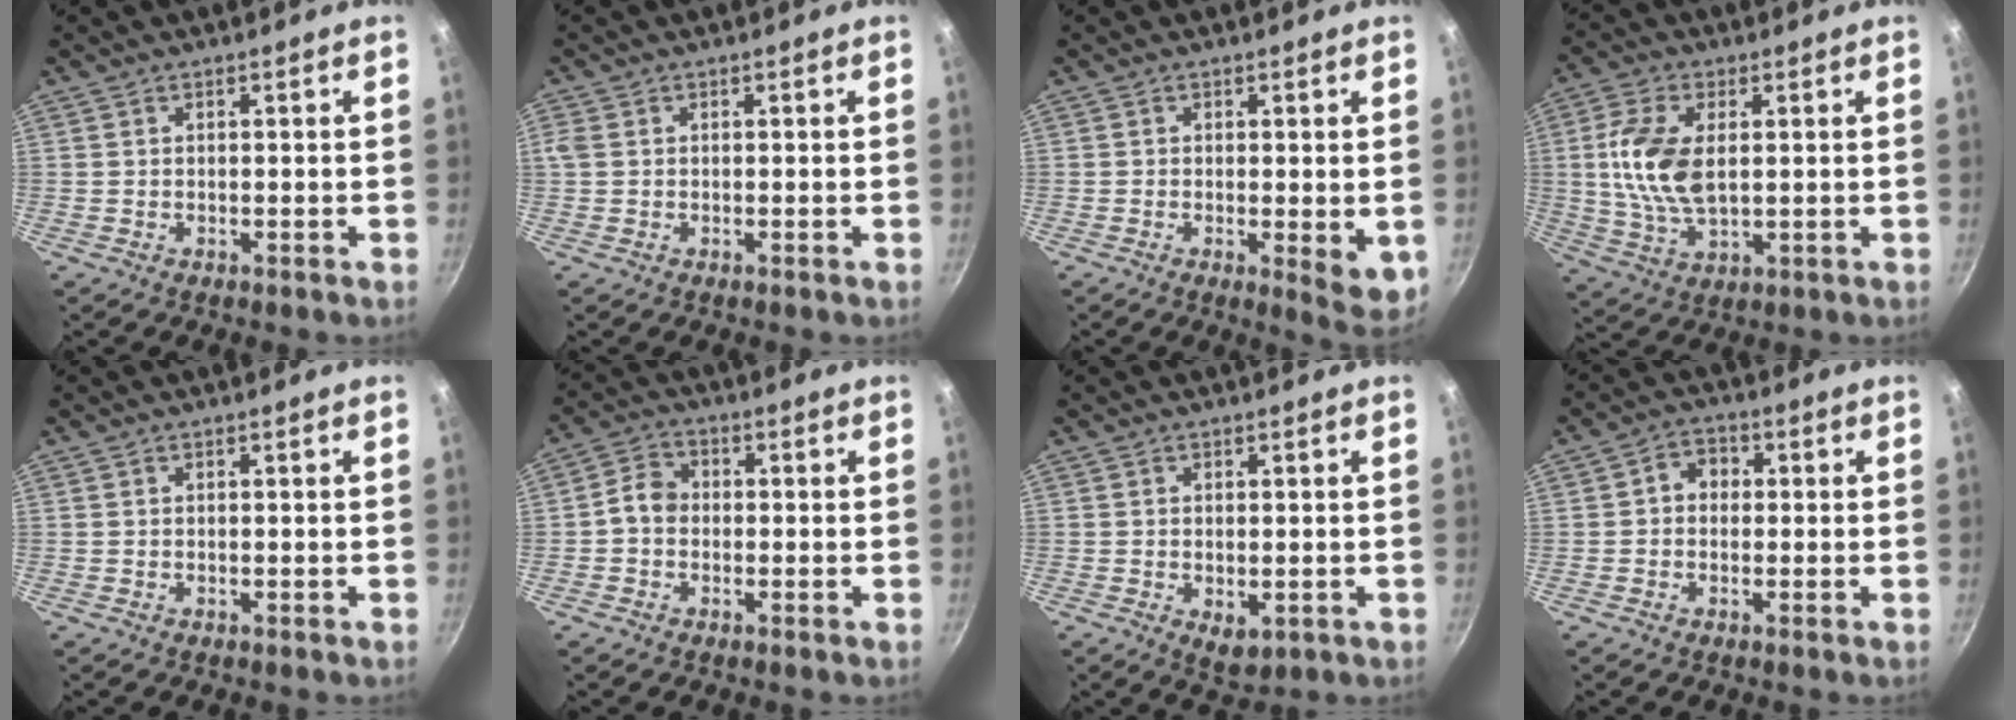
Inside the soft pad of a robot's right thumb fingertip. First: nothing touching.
{"total": 1.6, "force": [-0.1, 1.1, 1.1], "torque": [-0.030, 0.000, -0.002]}
{"total": 5.8, "force": [-0.6, 2.1, 5.4], "torque": [-0.067, -0.013, -0.005]}
{"total": 11.7, "force": [1.3, 6.2, 9.8], "torque": [-0.195, -0.002, 0.026]}
{"total": 0.0}
{"total": 4.5, "force": [-0.7, 3.7, 2.5], "torque": [-0.032, 0.020, -0.026]}
{"total": 4.1, "force": [-0.7, 2.5, 3.1], "torque": [-0.043, -0.011, -0.005]}
{"total": 3.9, "force": [0.1, 3.2, 2.1], "torque": [-0.018, 0.011, -0.009]}